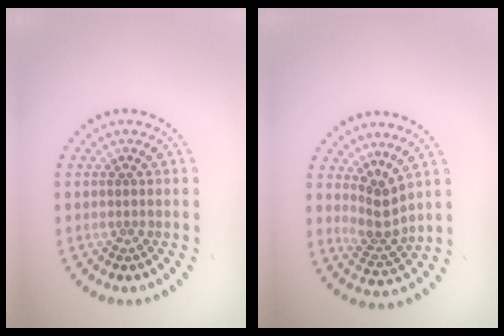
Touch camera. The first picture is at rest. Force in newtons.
{"total": 2.5, "press": 1.9, "slide": 1.7}